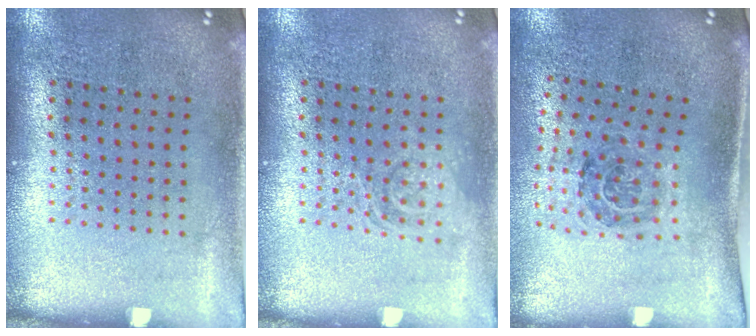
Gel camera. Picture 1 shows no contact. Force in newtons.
{"total": 1.6, "press": 1.6, "slide": 0.3}
{"total": 1.3, "press": 1.1, "slide": 0.7}